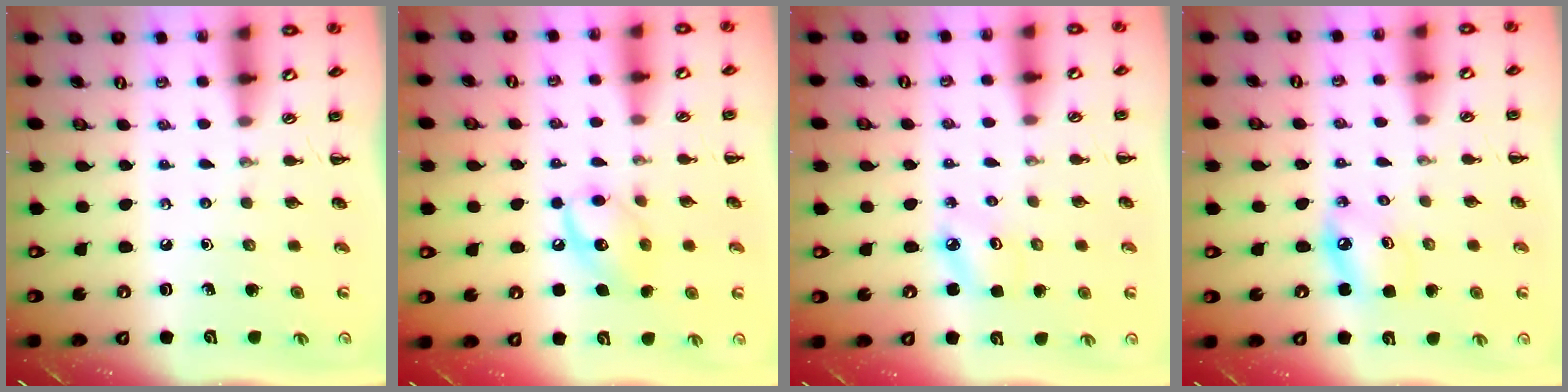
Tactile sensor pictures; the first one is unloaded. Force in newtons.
{"total": 10.7, "press": 10.6, "slide": 0.7}
{"total": 3.0, "press": 2.9, "slide": 0.6}
{"total": 5.4, "press": 5.3, "slide": 1.2}